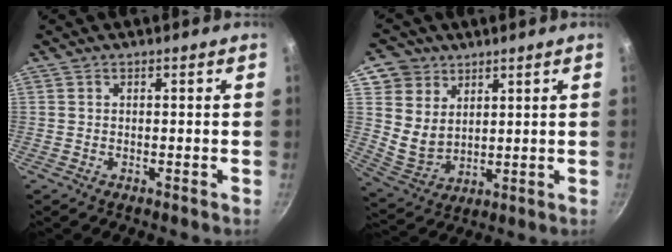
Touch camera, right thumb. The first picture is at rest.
{"total": 9.3, "force": [4.6, 7.6, 2.9], "torque": [-0.022, -0.018, 0.099]}